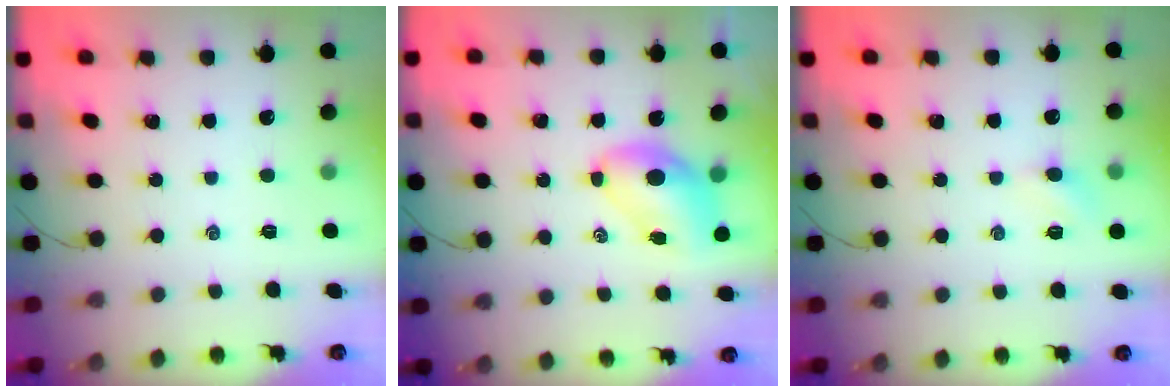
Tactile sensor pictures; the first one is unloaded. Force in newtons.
{"total": 7.2, "press": 7.1, "slide": 1.3}
{"total": 4.1, "press": 3.9, "slide": 1.1}